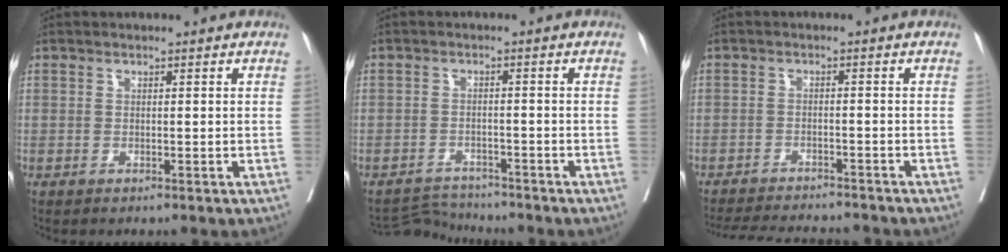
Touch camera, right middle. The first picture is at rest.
{"total": 3.9, "force": [-3.6, -0.4, -1.3], "torque": [0.020, -0.006, -0.062]}
{"total": 11.1, "force": [-10.5, 1.2, 3.3], "torque": [-0.055, -0.008, -0.147]}